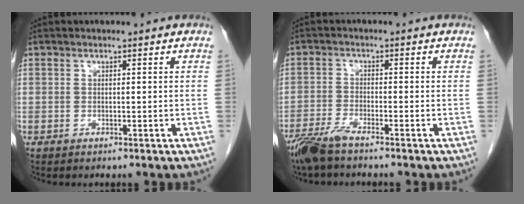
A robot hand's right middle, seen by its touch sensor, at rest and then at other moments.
{"total": 4.6, "force": [-3.8, 0.4, 2.6], "torque": [-0.059, -0.014, -0.078]}